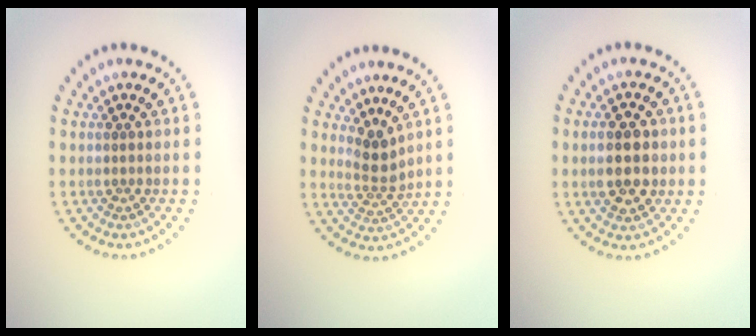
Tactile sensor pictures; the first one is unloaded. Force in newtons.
{"total": 2.3, "press": 1.7, "slide": 1.6}
{"total": 4.5, "press": 4.5, "slide": 0.1}